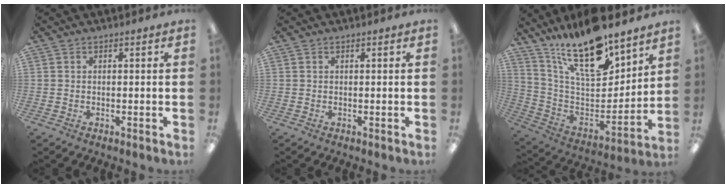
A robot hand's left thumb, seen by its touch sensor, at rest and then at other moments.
{"total": 0.0}
{"total": 21.8, "force": [16.4, 7.2, 12.4], "torque": [-0.217, -0.106, 0.283]}